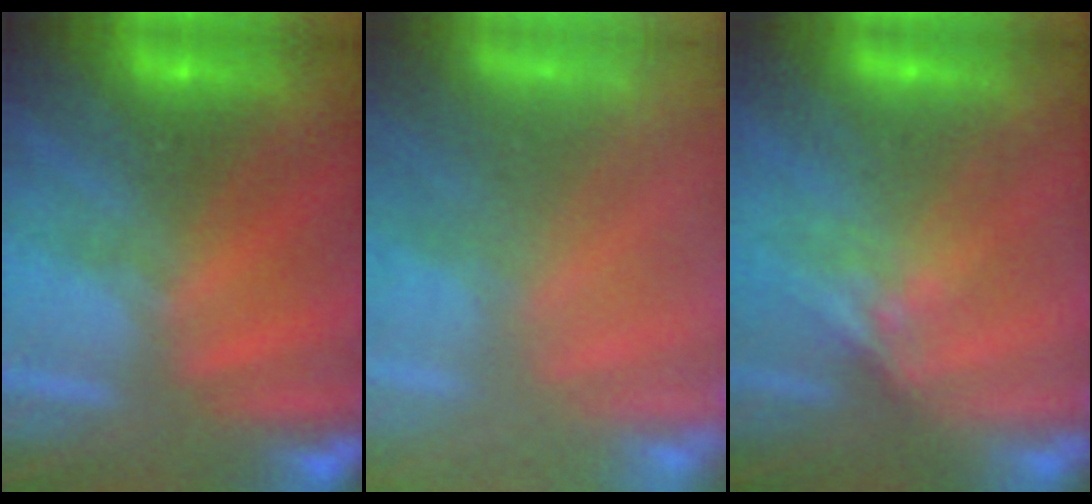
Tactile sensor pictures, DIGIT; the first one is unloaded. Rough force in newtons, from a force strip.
{"total": 7.5}
{"total": 1.8}